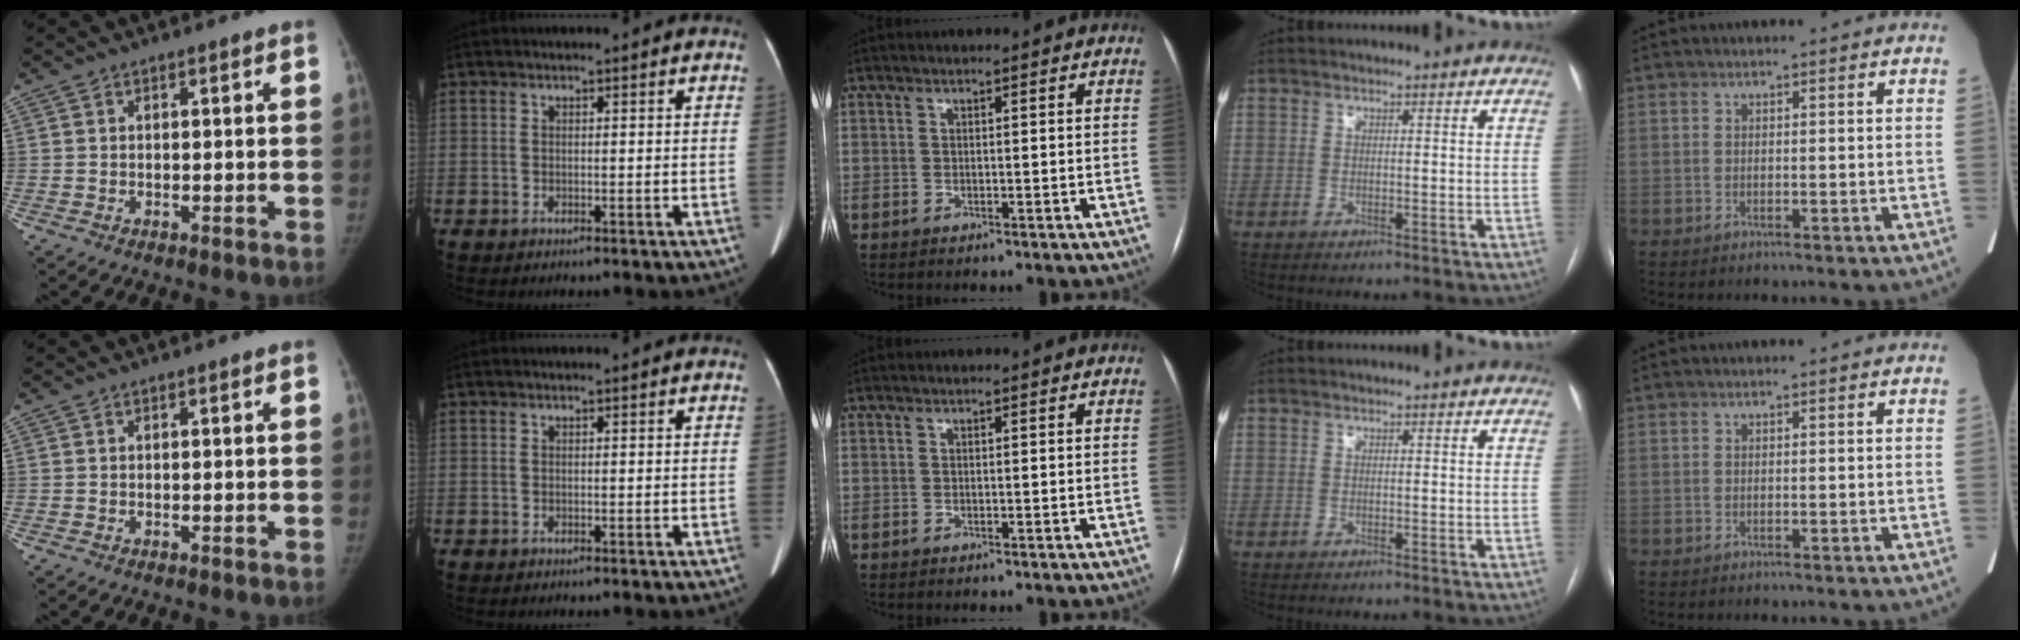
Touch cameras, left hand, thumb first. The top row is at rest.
{}